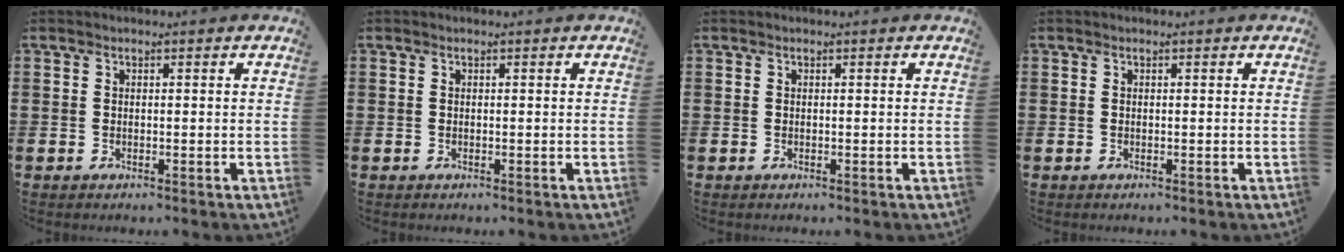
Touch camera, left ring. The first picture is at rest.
{"total": 0.0}
{"total": 0.0}
{"total": 0.0}